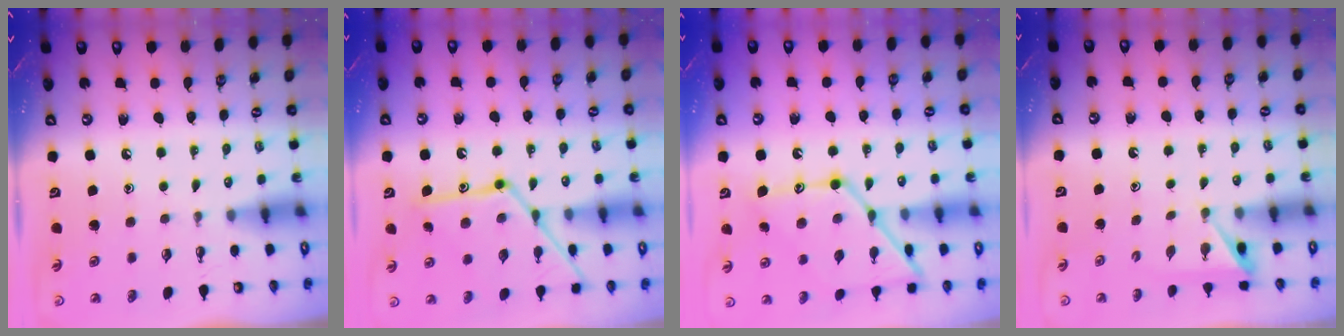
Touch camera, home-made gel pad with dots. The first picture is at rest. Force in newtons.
{"total": 15.7, "press": 15.6, "slide": 1.2}
{"total": 16.7, "press": 16.7, "slide": 1.3}
{"total": 3.1, "press": 3.1, "slide": 0.5}